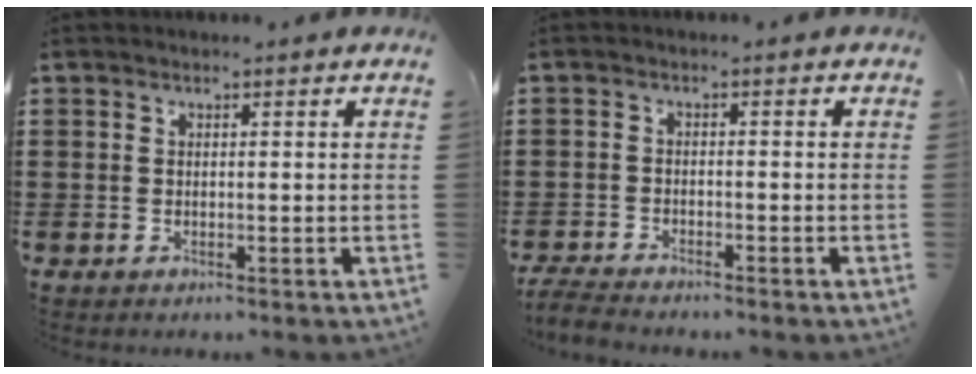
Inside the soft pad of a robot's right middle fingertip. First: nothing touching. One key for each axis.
{"total": 2.9, "fx": -2.8, "fy": 0.1, "fz": 0.7, "tx": -0.025, "ty": -0.004, "tz": -0.063}